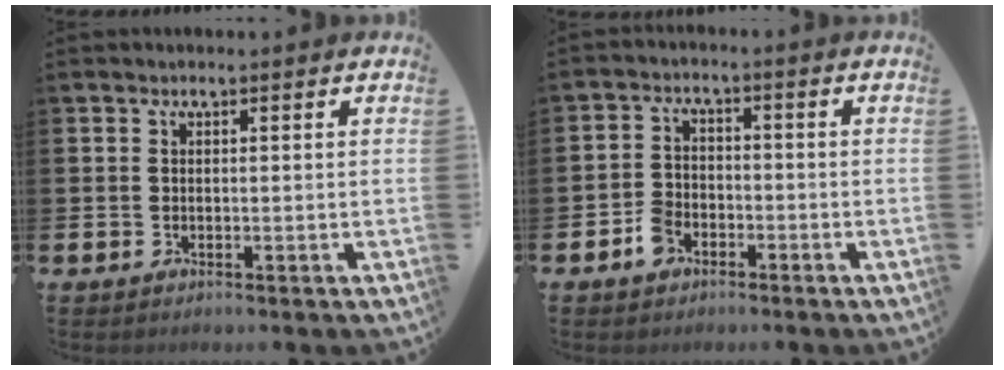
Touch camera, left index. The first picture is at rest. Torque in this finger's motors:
{"motor_torque": [0.04, 0.05, 0.00, 0.06]}